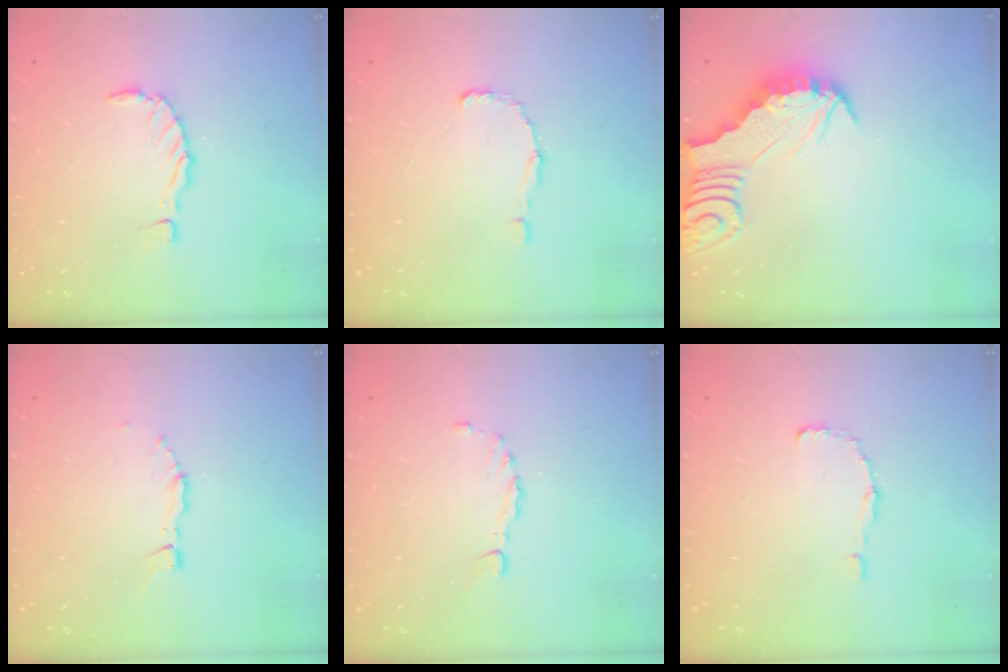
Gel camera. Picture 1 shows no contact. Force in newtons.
{"total": 0.7, "press": 0.7, "slide": 0.0}
{"total": 2.8, "press": 2.8, "slide": 0.2}
{"total": 2.9, "press": 2.8, "slide": 0.3}
{"total": 1.5, "press": 1.4, "slide": 0.4}
{"total": 1.5, "press": 1.5, "slide": 0.1}